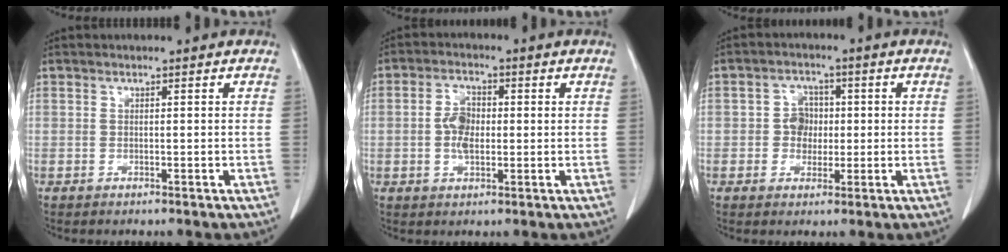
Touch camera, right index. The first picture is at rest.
{"total": 4.9, "force": [-0.1, 2.7, 4.2], "torque": [-0.086, 0.007, -0.003]}
{"total": 4.2, "force": [0.0, 3.8, 1.9], "torque": [-0.026, 0.013, 0.000]}